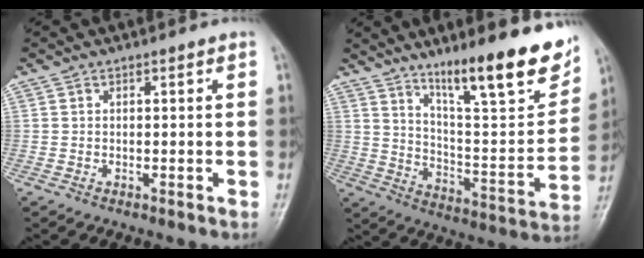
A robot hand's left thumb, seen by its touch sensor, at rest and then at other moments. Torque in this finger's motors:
{"motor_torque": [0.93, 0.77, 1.40, -1.37, 0.22]}